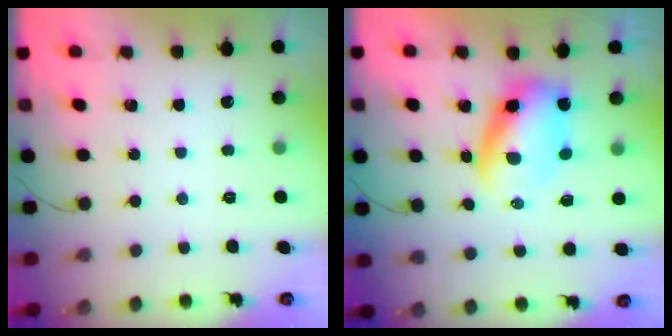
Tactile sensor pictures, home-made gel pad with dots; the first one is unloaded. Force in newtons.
{"total": 6.6, "press": 6.3, "slide": 1.9}